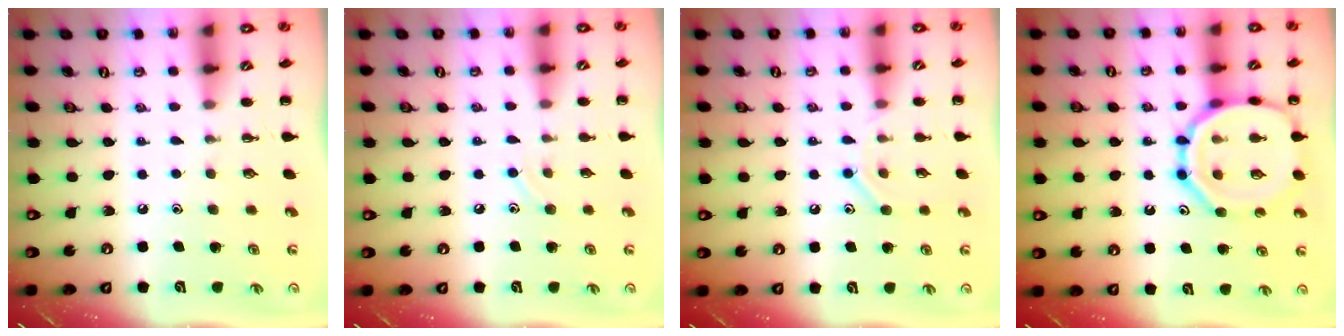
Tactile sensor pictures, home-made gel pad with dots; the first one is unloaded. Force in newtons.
{"total": 5.4, "press": 5.1, "slide": 1.8}
{"total": 8.3, "press": 8.2, "slide": 1.2}
{"total": 16.9, "press": 16.8, "slide": 1.7}